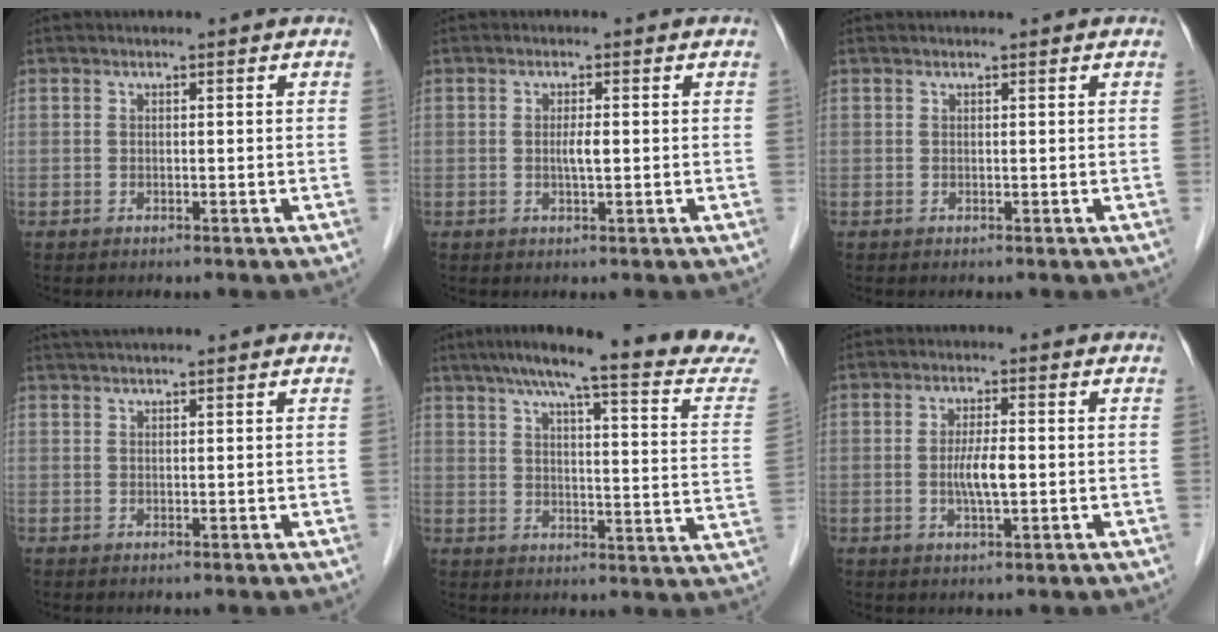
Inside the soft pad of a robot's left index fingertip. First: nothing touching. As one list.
[{"total": 1.8, "force": [-0.2, 0.2, 1.8], "torque": [-0.037, -0.002, -0.002]}, {"total": 0.9, "force": [0.8, 0.1, 0.2], "torque": [-0.005, 0.015, 0.015]}, {"total": 5.4, "force": [4.8, 0.0, 2.4], "torque": [-0.035, 0.038, 0.075]}, {"total": 22.9, "force": [20.0, 0.2, 11.2], "torque": [-0.156, -0.045, 0.242]}, {"total": 4.0, "force": [-0.5, 0.6, 3.9], "torque": [-0.080, -0.005, -0.009]}]